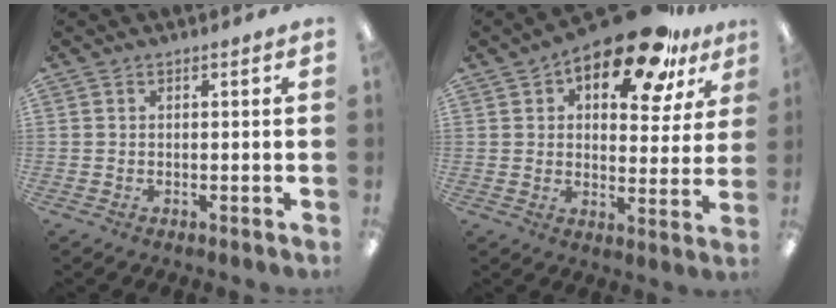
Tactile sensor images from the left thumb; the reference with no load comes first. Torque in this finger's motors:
{"motor_torque": [0.25, 0.87, 1.30, -1.47, 0.05]}